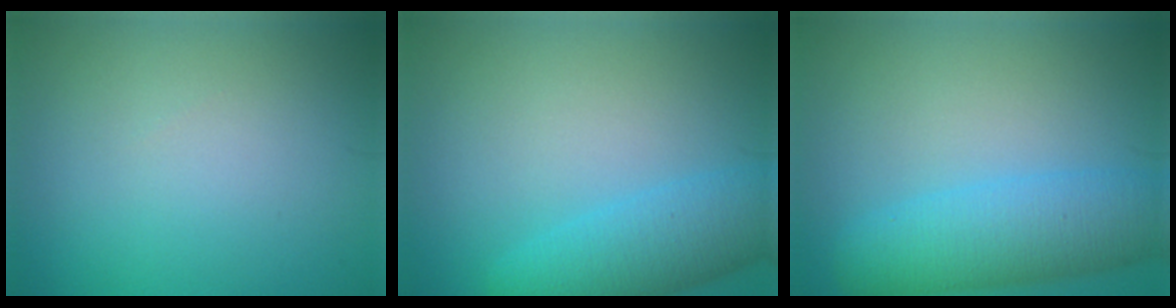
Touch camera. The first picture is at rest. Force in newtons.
{"total": 5.1, "press": 5.1, "slide": 0.2}
{"total": 6.3, "press": 6.3, "slide": 0.4}